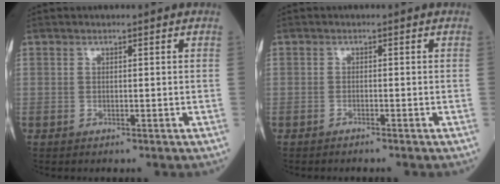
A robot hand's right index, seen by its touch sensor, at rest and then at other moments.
{"total": 1.1, "force": [-1.0, -0.2, 0.5], "torque": [-0.011, 0.002, -0.012]}